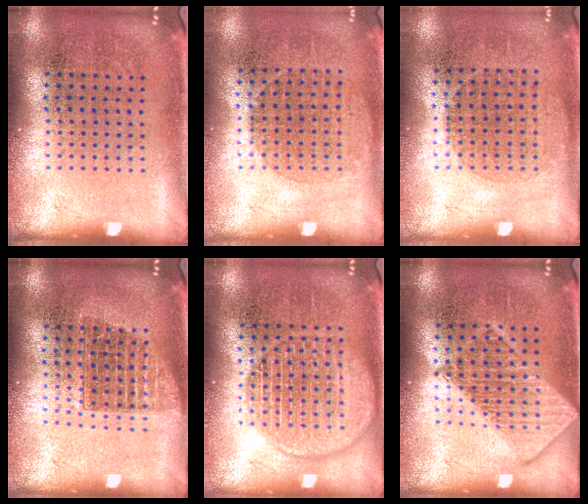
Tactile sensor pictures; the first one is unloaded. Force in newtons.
{"total": 1.0, "press": 0.9, "slide": 0.4}
{"total": 1.0, "press": 0.9, "slide": 0.4}
{"total": 1.4, "press": 1.1, "slide": 0.8}
{"total": 3.0, "press": 3.0, "slide": 0.3}
{"total": 2.6, "press": 2.6, "slide": 0.4}